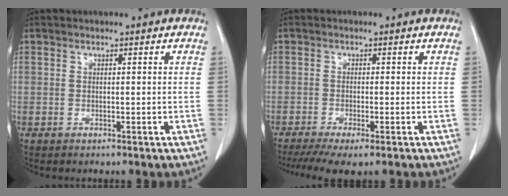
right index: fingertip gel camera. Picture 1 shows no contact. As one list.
[{"total": 6.5, "force": [-4.7, 1.0, 4.4], "torque": [-0.067, -0.015, -0.076]}]